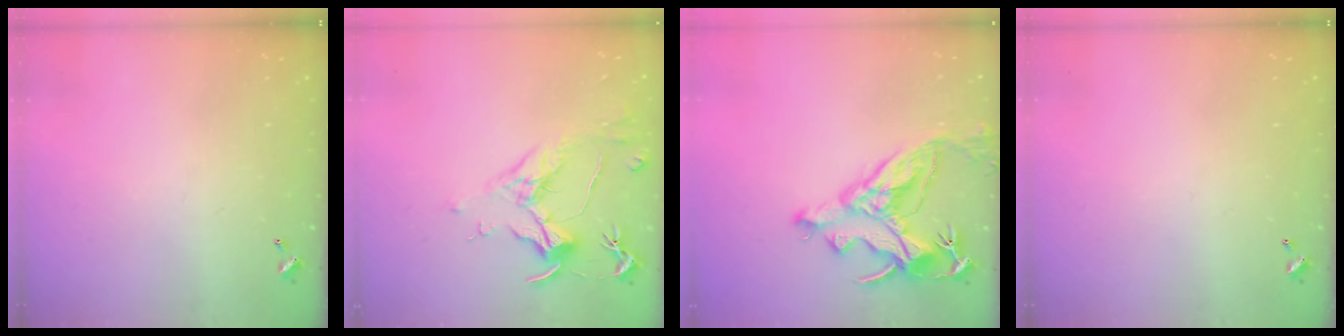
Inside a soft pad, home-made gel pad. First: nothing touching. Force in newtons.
{"total": 1.8, "press": 1.6, "slide": 0.9}
{"total": 12.3, "press": 12.2, "slide": 1.7}
{"total": 0.0}